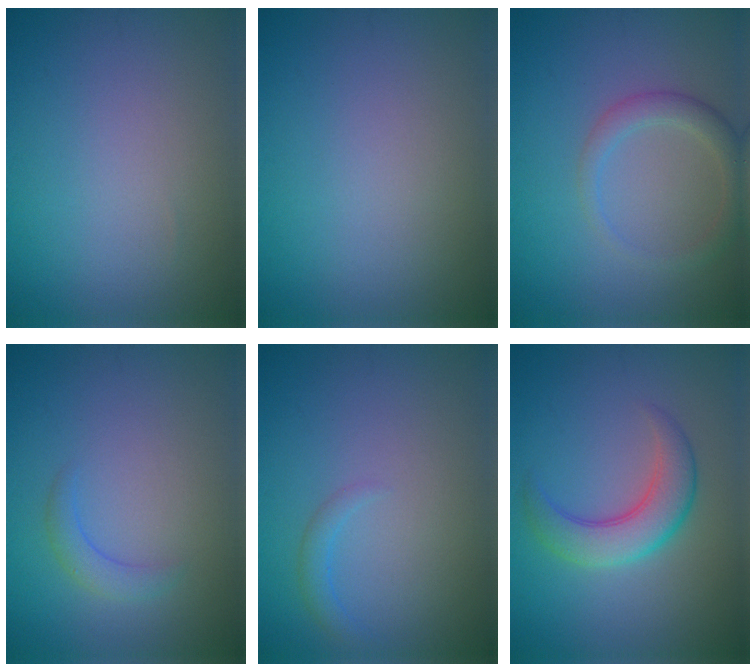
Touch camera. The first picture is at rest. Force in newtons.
{"total": 0.0}
{"total": 2.5, "press": 2.5, "slide": 0.2}
{"total": 1.6, "press": 1.6, "slide": 0.1}
{"total": 1.1, "press": 1.1, "slide": 0.1}
{"total": 4.4, "press": 4.4, "slide": 0.1}